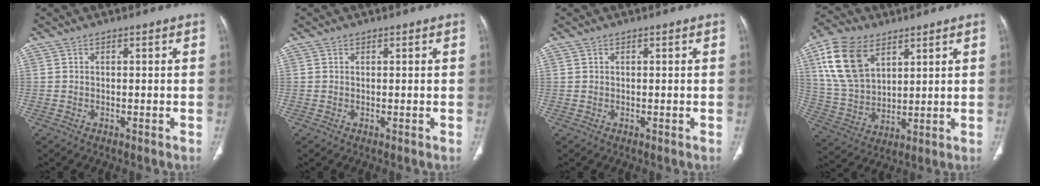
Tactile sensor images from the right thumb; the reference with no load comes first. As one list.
[{"total": 0.0}, {"total": 0.0}, {"total": 15.6, "force": [7.2, 9.5, 10.0], "torque": [-0.182, -0.019, 0.147]}]